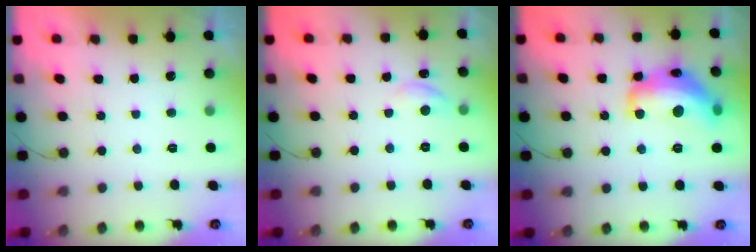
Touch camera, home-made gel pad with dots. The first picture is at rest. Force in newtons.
{"total": 6.2, "press": 6.2, "slide": 0.6}
{"total": 18.5, "press": 18.5, "slide": 0.8}